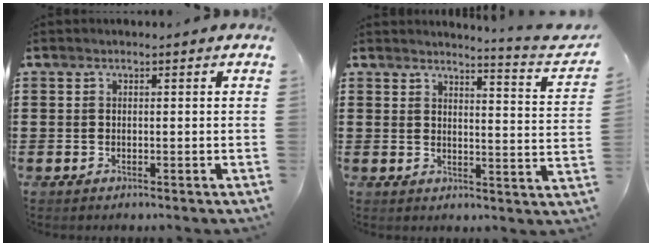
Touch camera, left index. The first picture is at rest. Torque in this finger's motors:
{"motor_torque": [-0.19, -0.04, -0.28, -0.01]}